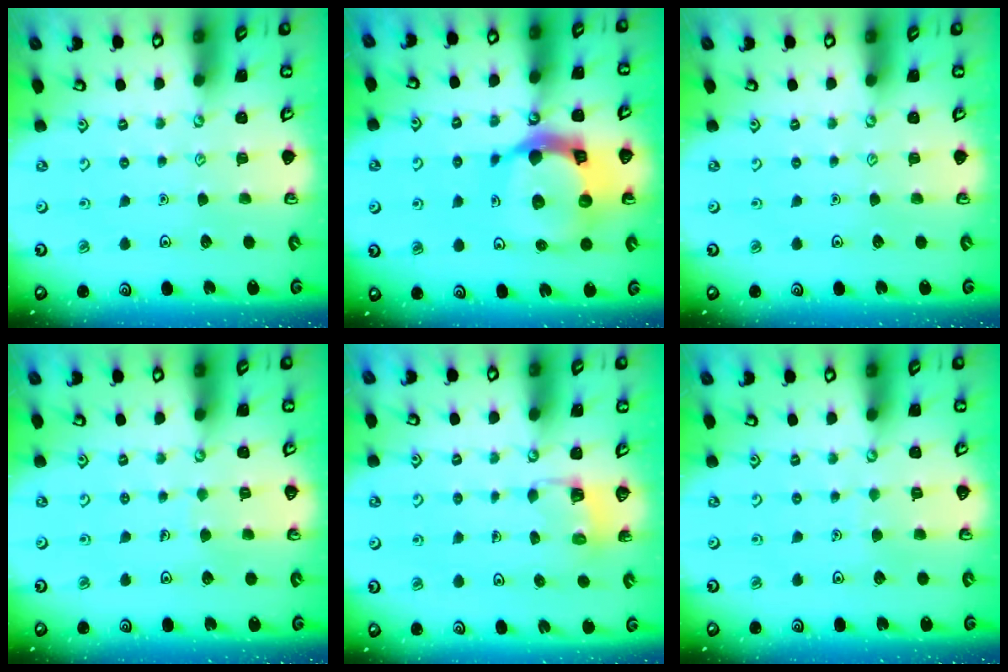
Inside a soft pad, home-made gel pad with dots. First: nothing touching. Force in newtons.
{"total": 18.6, "press": 18.5, "slide": 2.2}
{"total": 0.0}
{"total": 3.4, "press": 3.4, "slide": 0.2}
{"total": 2.9, "press": 2.9, "slide": 0.2}
{"total": 2.7, "press": 2.7, "slide": 0.2}